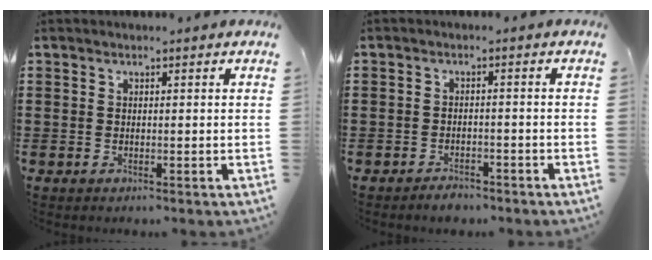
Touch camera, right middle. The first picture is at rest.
{"total": 2.2, "force": [-2.1, 0.6, 0.1], "torque": [-0.009, 0.003, -0.046]}